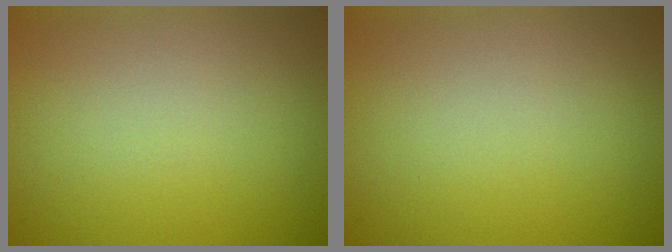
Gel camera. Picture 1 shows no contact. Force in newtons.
{"total": 0.0}